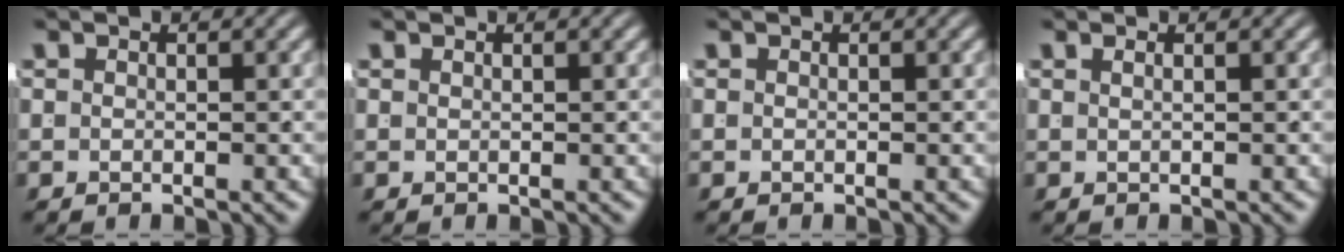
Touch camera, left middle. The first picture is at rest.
{"total": 0.7, "force": [0.2, -0.6, -0.1], "torque": [0.009, -0.001, 0.008]}
{"total": 0.0}
{"total": 1.3, "force": [0.2, -1.2, 0.4], "torque": [0.005, 0.002, 0.007]}